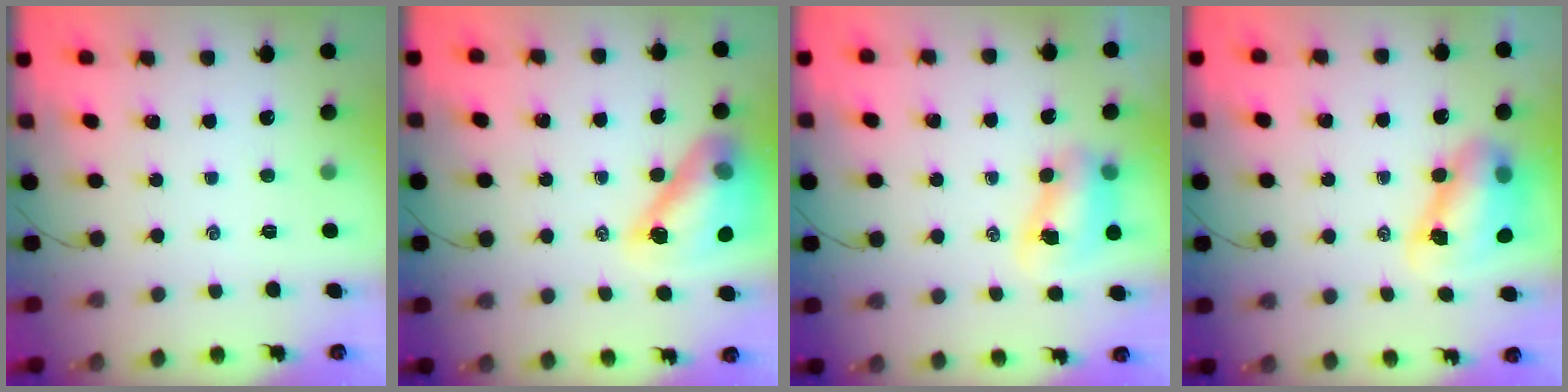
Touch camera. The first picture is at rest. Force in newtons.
{"total": 15.8, "press": 15.2, "slide": 4.3}
{"total": 7.3, "press": 7.3, "slide": 1.0}
{"total": 8.9, "press": 8.6, "slide": 2.0}